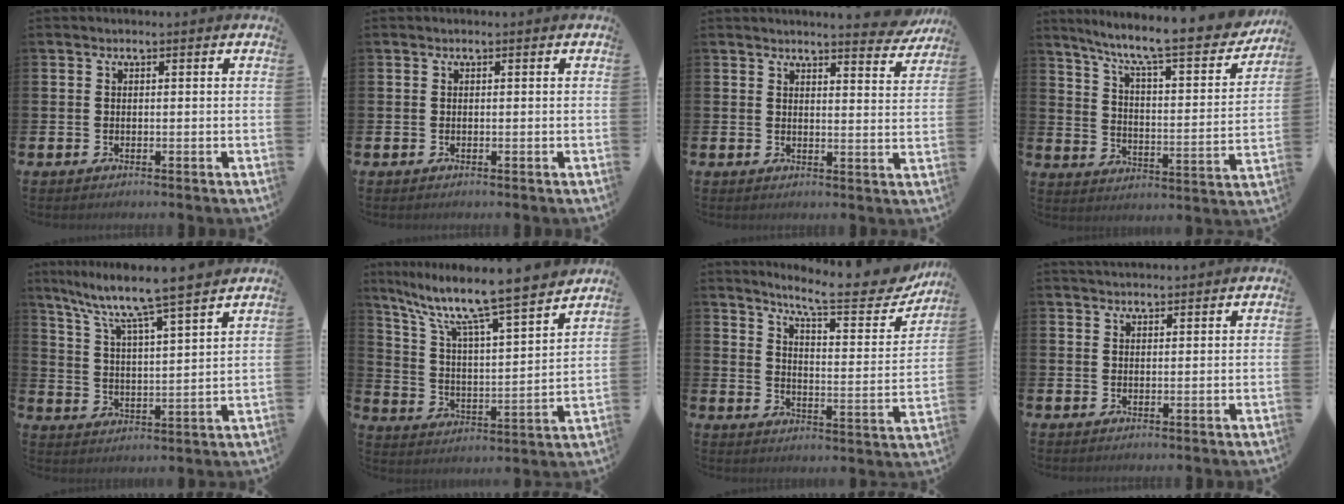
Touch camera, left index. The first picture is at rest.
{"total": 0.0}
{"total": 4.1, "force": [4.1, -0.1, 0.5], "torque": [0.002, -0.029, 0.069]}
{"total": 9.8, "force": [8.3, 1.4, 5.0], "torque": [-0.117, -0.063, 0.132]}
{"total": 8.6, "force": [7.9, -0.4, 3.4], "torque": [-0.094, -0.059, 0.131]}
{"total": 11.3, "force": [9.9, 0.6, 5.5], "torque": [-0.139, -0.075, 0.164]}
{"total": 9.2, "force": [8.0, 1.3, 4.5], "torque": [-0.093, -0.057, 0.129]}
{"total": 2.0, "force": [2.0, 0.3, 0.2], "torque": [0.005, -0.007, 0.034]}